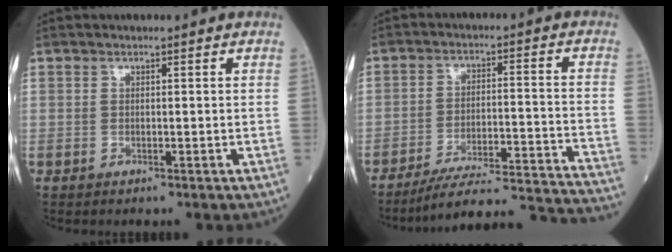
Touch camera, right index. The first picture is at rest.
{"total": 22.7, "force": [-21.5, -0.8, 7.4], "torque": [-0.056, -0.012, -0.294]}